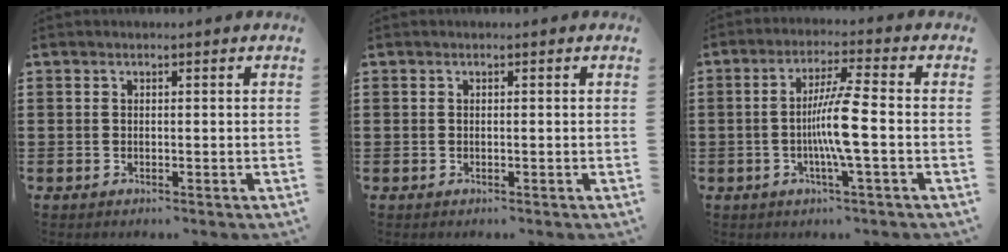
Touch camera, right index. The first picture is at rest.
{"total": 0.0}
{"total": 7.5, "force": [-1.4, -0.3, 7.4], "torque": [-0.142, -0.015, -0.034]}